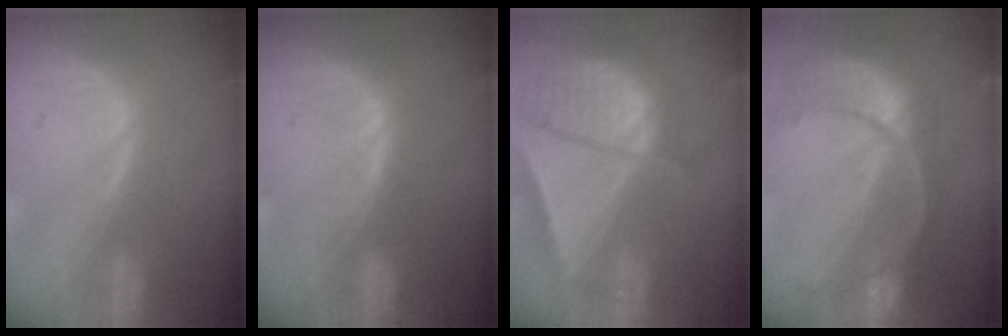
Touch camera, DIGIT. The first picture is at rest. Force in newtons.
{"total": 2.1, "press": 2.1, "slide": 0.2}
{"total": 10.2, "press": 8.4, "slide": 5.7}
{"total": 11.2, "press": 9.4, "slide": 6.2}